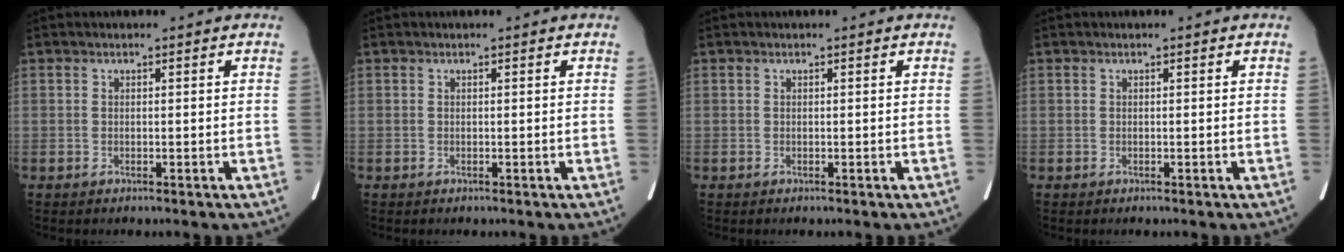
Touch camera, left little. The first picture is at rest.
{"total": 0.0}
{"total": 0.0}
{"total": 0.0}